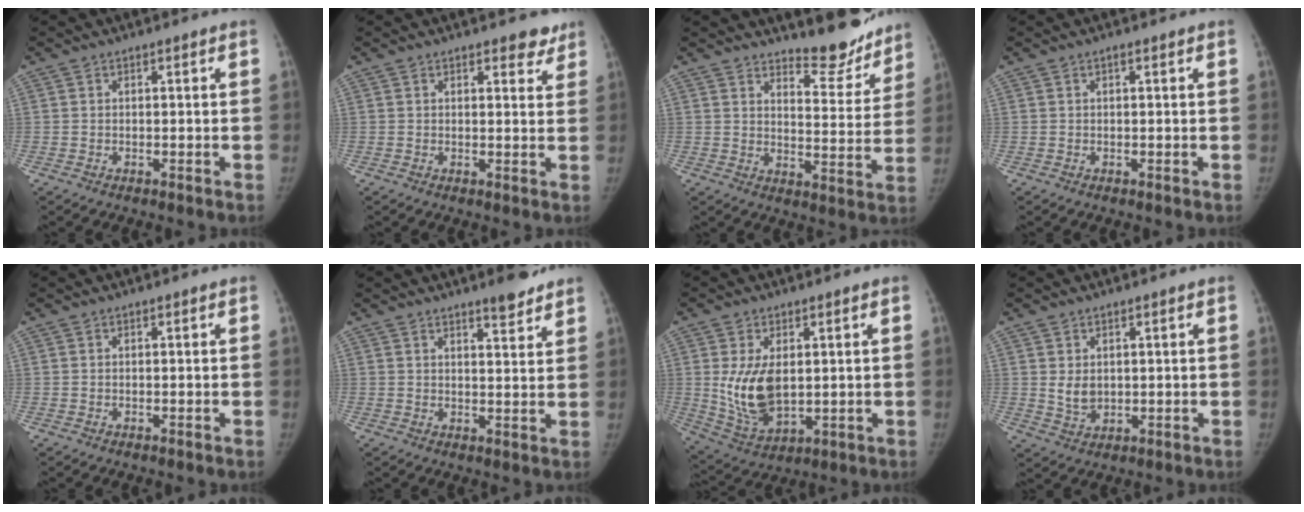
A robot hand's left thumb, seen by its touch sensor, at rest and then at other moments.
{"total": 3.3, "force": [2.6, 1.7, 1.1], "torque": [0.013, -0.015, 0.028]}
{"total": 11.3, "force": [10.3, 3.4, 3.3], "torque": [-0.011, -0.093, 0.138]}
{"total": 0.0}
{"total": 0.0}
{"total": 4.9, "force": [4.0, 1.0, 2.7], "torque": [-0.027, -0.030, 0.055]}
{"total": 11.4, "force": [1.1, 6.7, 9.1], "torque": [-0.164, -0.016, 0.039]}
{"total": 3.8, "force": [0.9, 2.8, 2.4], "torque": [-0.033, -0.013, 0.026]}